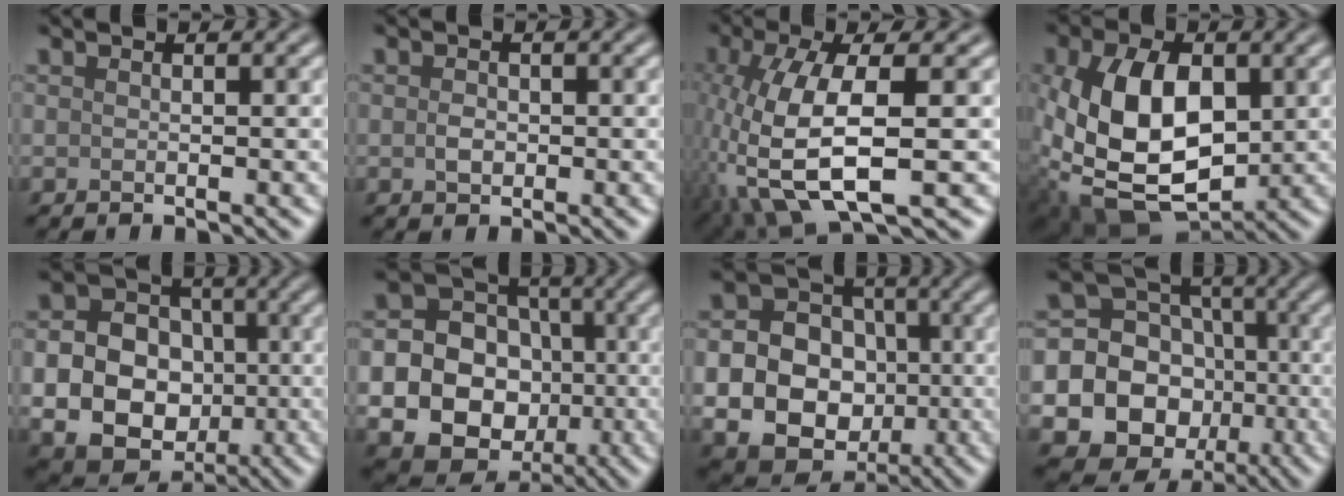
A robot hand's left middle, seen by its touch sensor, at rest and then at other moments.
{"total": 1.3, "force": [-0.1, 0.9, 0.9], "torque": [-0.017, -0.002, -0.005]}
{"total": 10.5, "force": [-2.7, 3.8, 9.5], "torque": [-0.209, -0.005, -0.055]}
{"total": 12.0, "force": [0.0, 7.6, 9.3], "torque": [-0.209, -0.010, 0.007]}
{"total": 13.3, "force": [-2.0, 11.7, 5.9], "torque": [-0.120, -0.024, -0.041]}
{"total": 19.2, "force": [-4.1, 17.8, 6.0], "torque": [-0.148, -0.028, -0.085]}
{"total": 15.3, "force": [-2.7, 13.9, 5.8], "torque": [-0.133, -0.028, -0.054]}
{"total": 21.3, "force": [-5.0, 19.9, 5.9], "torque": [-0.159, -0.015, -0.107]}